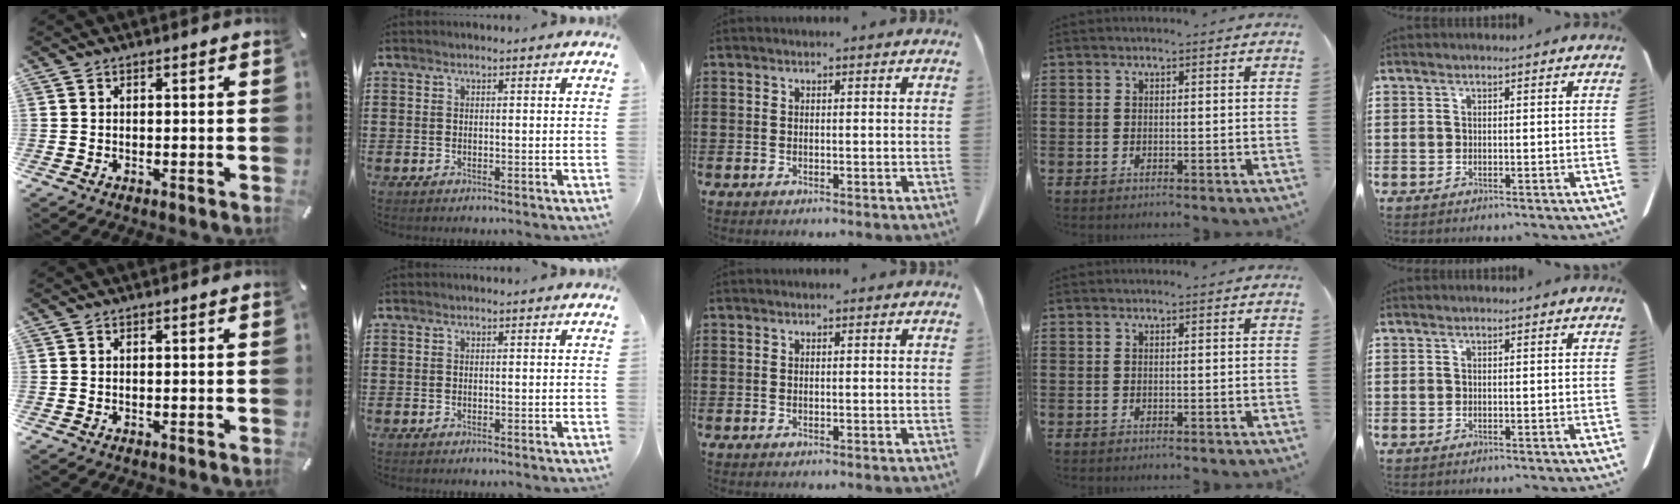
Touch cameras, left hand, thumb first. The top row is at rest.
{}